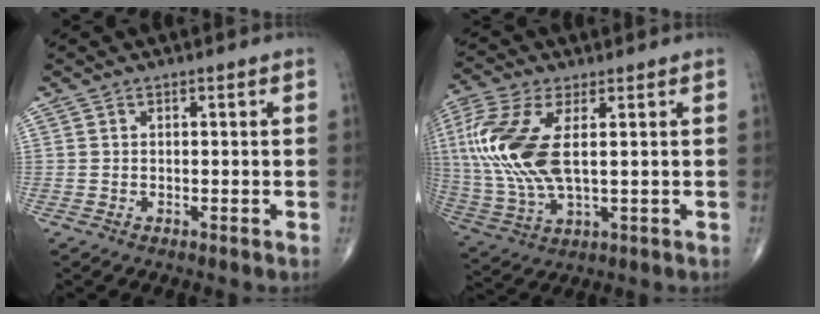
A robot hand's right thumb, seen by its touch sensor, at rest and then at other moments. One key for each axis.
{"total": 16.0, "fx": 2.6, "fy": 7.2, "fz": 14.0, "tx": -0.336, "ty": -0.003, "tz": 0.056}